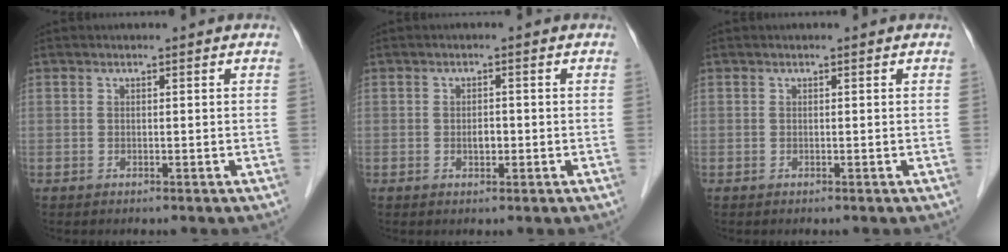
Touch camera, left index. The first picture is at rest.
{"total": 1.6, "force": [-0.4, 0.9, 1.2], "torque": [-0.021, 0.001, -0.005]}
{"total": 0.0}